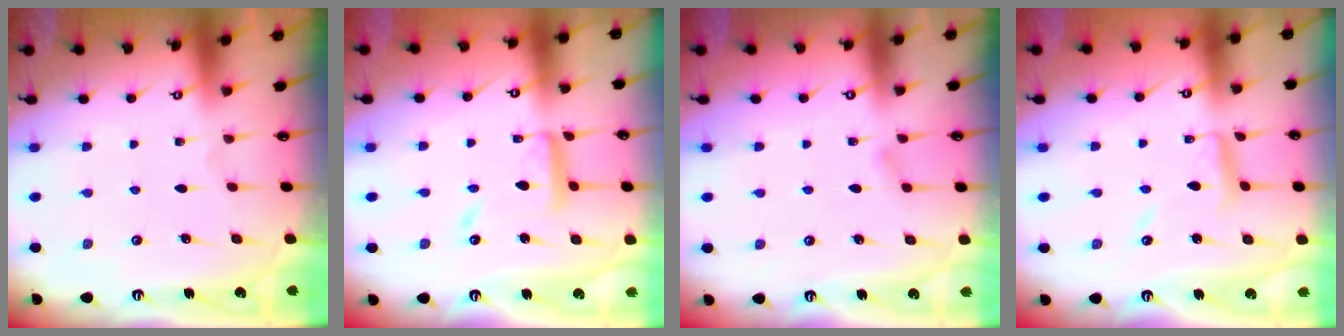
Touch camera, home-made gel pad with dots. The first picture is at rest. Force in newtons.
{"total": 13.1, "press": 13.1, "slide": 1.1}
{"total": 3.7, "press": 3.7, "slide": 0.5}
{"total": 8.5, "press": 8.4, "slide": 0.6}